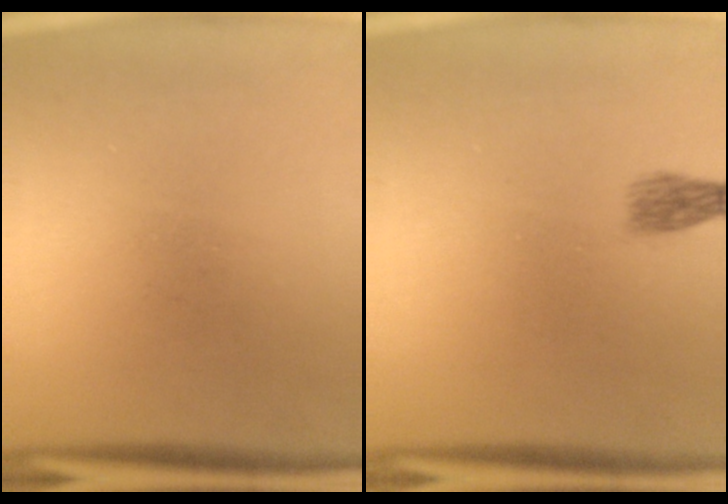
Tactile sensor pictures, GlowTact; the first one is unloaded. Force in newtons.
{"total": 1.9}